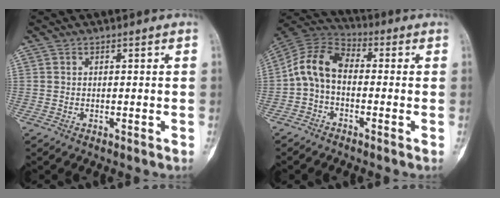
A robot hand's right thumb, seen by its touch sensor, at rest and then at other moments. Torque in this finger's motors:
{"motor_torque": [-0.35, 0.64, 0.10, -0.10, 0.08]}